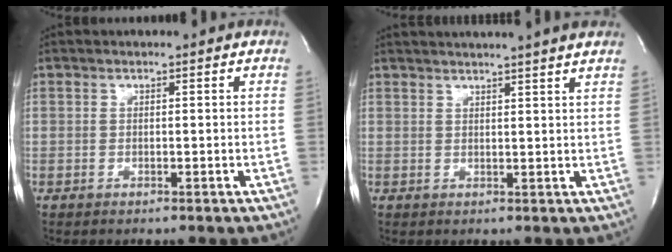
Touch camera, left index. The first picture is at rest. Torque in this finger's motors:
{"motor_torque": [0.14, -0.17, 0.66, 0.14]}